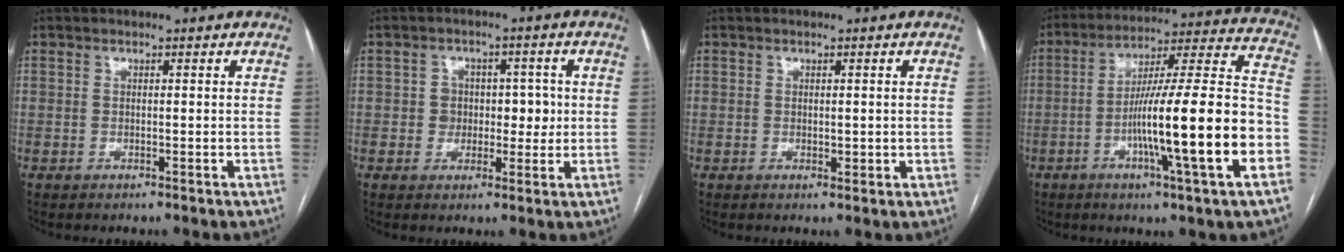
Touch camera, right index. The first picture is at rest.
{"total": 4.9, "force": [0.0, 4.3, 2.2], "torque": [-0.011, 0.022, 0.004]}
{"total": 1.6, "force": [0.1, 1.1, 1.2], "torque": [-0.014, 0.002, 0.004]}
{"total": 21.5, "force": [-6.4, 0.2, 20.5], "torque": [-0.287, 0.005, -0.105]}